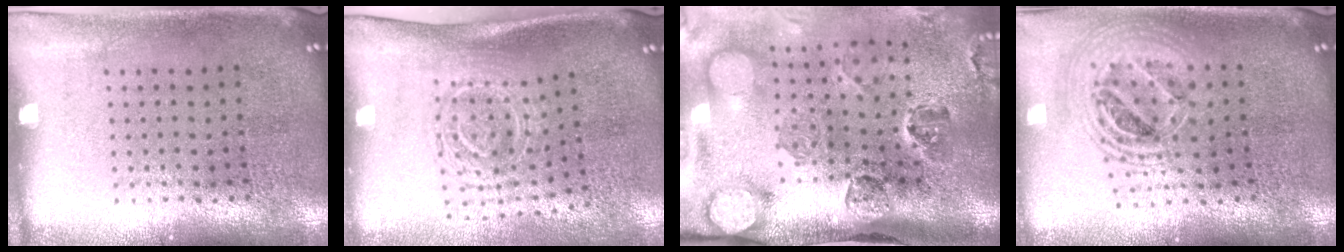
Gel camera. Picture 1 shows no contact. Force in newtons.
{"total": 1.7, "press": 1.2, "slide": 1.2}
{"total": 4.8, "press": 3.5, "slide": 3.3}
{"total": 2.1, "press": 1.7, "slide": 1.3}